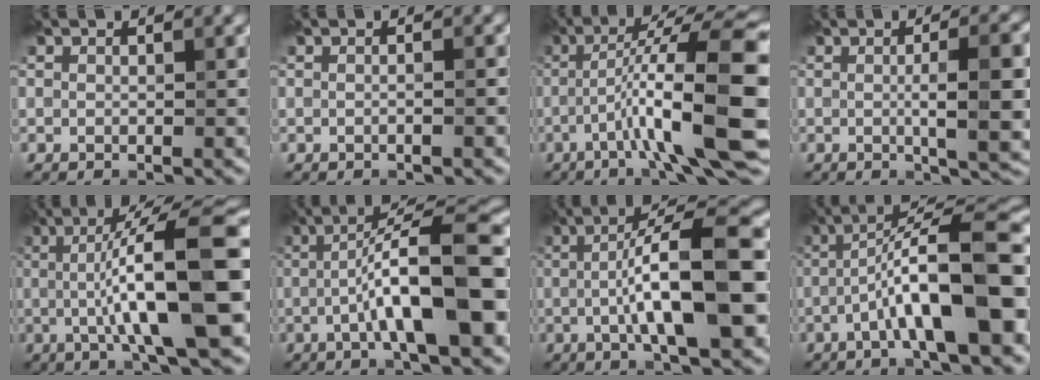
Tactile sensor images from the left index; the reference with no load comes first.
{"total": 1.0, "force": [-0.1, 0.3, 1.0], "torque": [-0.007, -0.007, -0.010]}
{"total": 12.7, "force": [-2.7, 1.9, 12.2], "torque": [-0.186, 0.023, -0.044]}
{"total": 7.5, "force": [-0.1, 1.7, 7.3], "torque": [-0.097, 0.002, -0.002]}
{"total": 13.7, "force": [-0.4, 3.0, 13.4], "torque": [-0.184, 0.012, -0.011]}
{"total": 10.9, "force": [-1.6, 2.3, 10.5], "torque": [-0.150, 0.020, -0.031]}
{"total": 11.2, "force": [-0.7, 2.5, 10.9], "torque": [-0.156, 0.012, -0.017]}
{"total": 11.5, "force": [-2.7, 2.4, 11.0], "torque": [-0.164, 0.024, -0.047]}